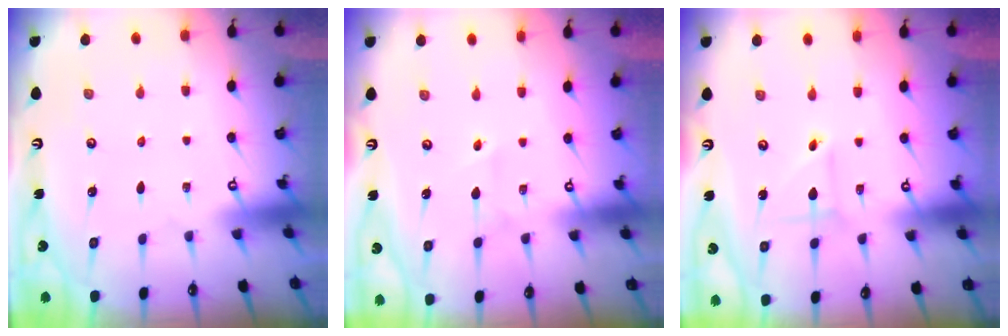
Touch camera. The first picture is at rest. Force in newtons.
{"total": 2.7, "press": 2.5, "slide": 0.9}
{"total": 2.2, "press": 2.2, "slide": 0.1}